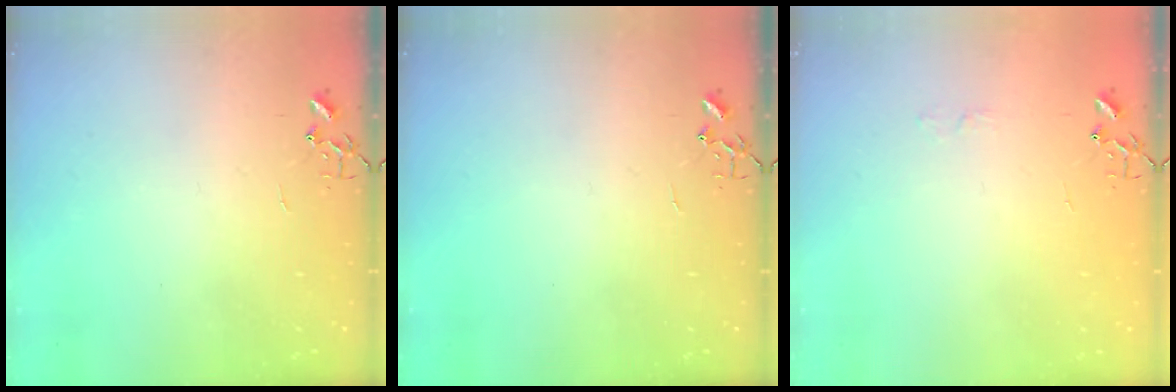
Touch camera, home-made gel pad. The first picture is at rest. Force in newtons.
{"total": 0.0}
{"total": 3.5, "press": 3.4, "slide": 0.6}